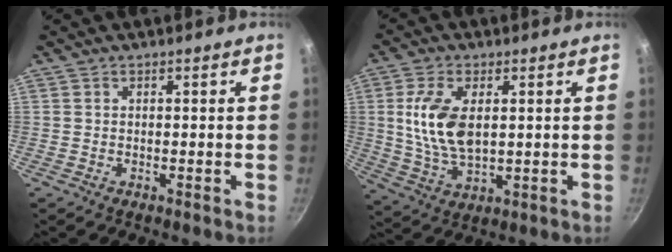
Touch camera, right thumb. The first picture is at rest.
{"total": 11.5, "force": [1.9, 6.1, 9.5], "torque": [-0.183, -0.012, 0.041]}